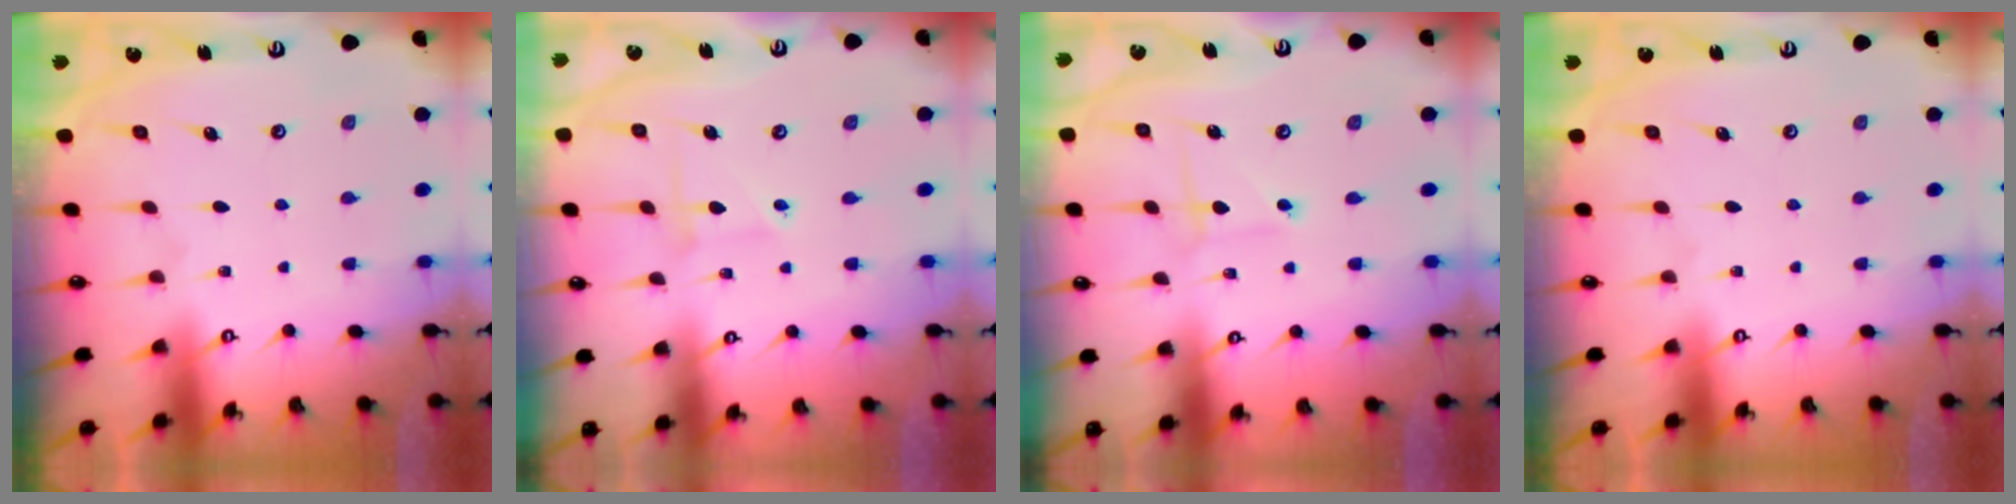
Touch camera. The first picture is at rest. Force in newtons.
{"total": 2.4, "press": 2.4, "slide": 0.2}
{"total": 1.0, "press": 1.0, "slide": 0.1}
{"total": 0.0}